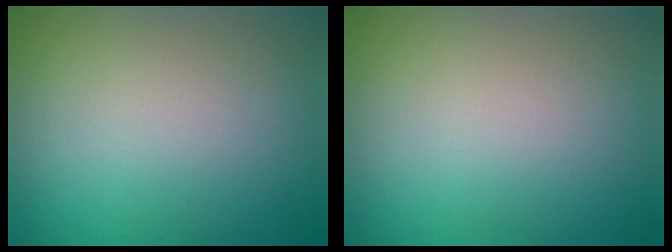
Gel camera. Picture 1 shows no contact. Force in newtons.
{"total": 0.0}